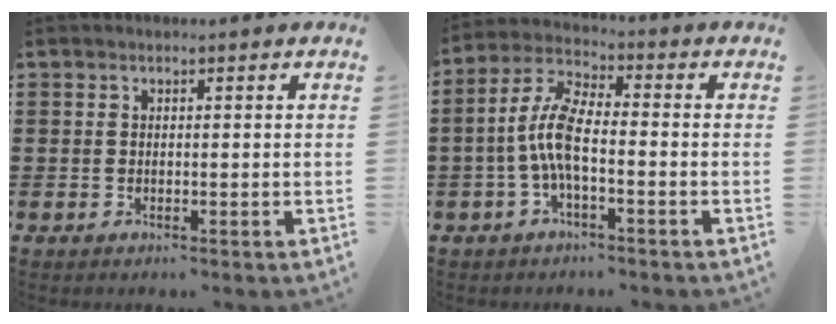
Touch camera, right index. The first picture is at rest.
{"total": 7.4, "force": [-1.8, 2.3, 6.8], "torque": [-0.154, -0.005, -0.039]}